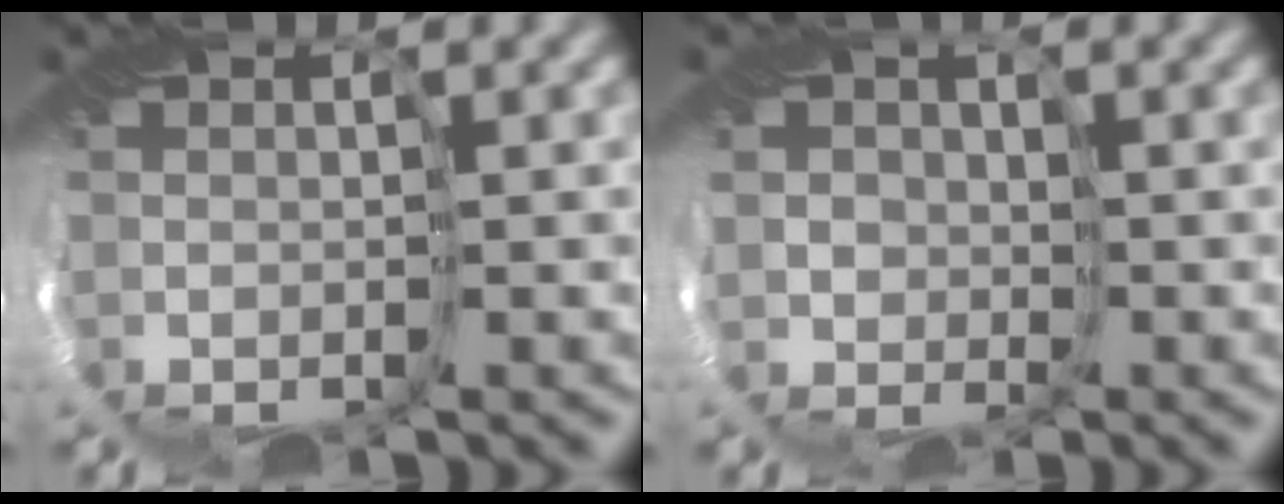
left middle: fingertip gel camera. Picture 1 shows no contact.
{"total": 2.3, "force": [1.4, 0.8, -1.6], "torque": [0.023, 0.011, 0.024]}